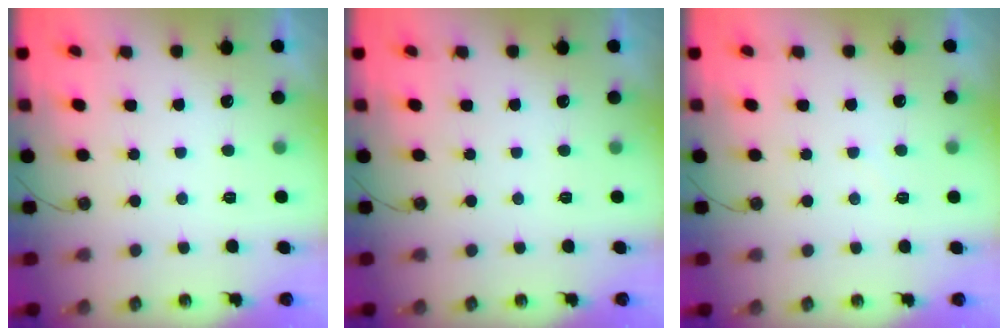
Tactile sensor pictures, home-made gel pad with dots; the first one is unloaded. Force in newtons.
{"total": 0.0}
{"total": 4.1, "press": 4.1, "slide": 0.6}